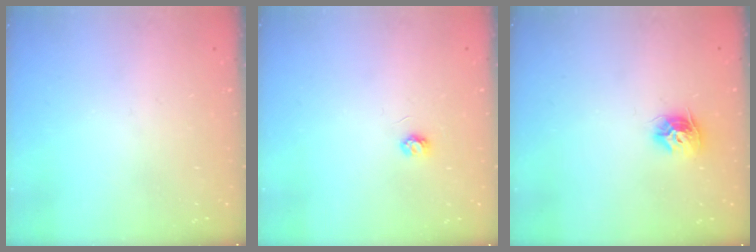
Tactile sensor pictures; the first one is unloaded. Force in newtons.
{"total": 3.2, "press": 3.2, "slide": 0.3}
{"total": 9.3, "press": 9.3, "slide": 0.2}